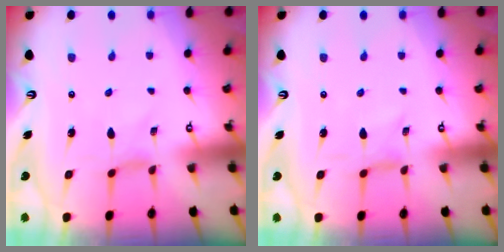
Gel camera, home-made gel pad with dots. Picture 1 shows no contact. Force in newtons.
{"total": 0.0}